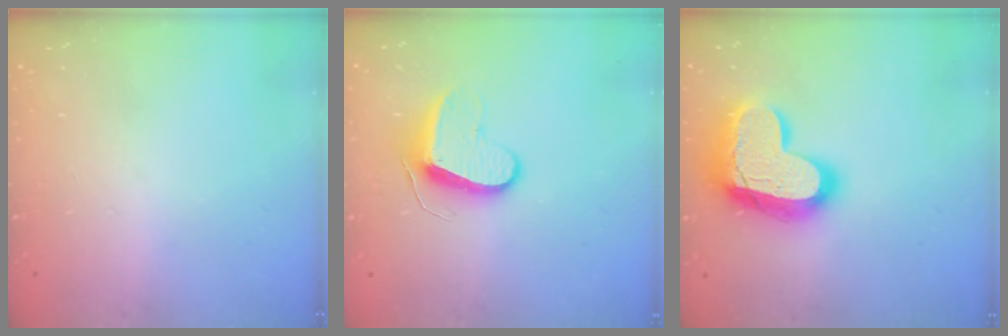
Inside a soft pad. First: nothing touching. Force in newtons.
{"total": 9.0, "press": 9.0, "slide": 0.3}
{"total": 19.3, "press": 19.2, "slide": 1.6}